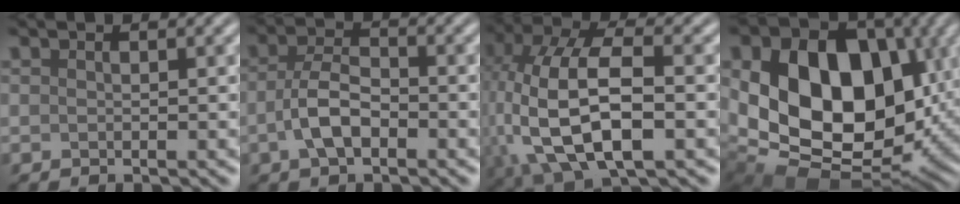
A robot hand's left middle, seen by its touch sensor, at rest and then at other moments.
{"total": 3.9, "force": [-1.3, 1.9, 3.1], "torque": [-0.060, 0.004, -0.033]}
{"total": 12.4, "force": [-1.4, 6.0, 10.7], "torque": [-0.227, 0.000, -0.028]}
{"total": 15.0, "force": [1.4, 10.8, 10.3], "torque": [-0.158, 0.000, 0.016]}